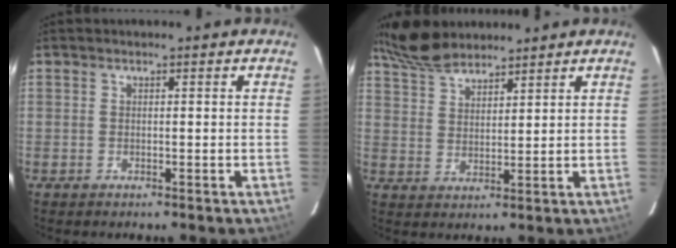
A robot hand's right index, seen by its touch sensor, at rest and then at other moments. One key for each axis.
{"total": 9.3, "fx": 8.2, "fy": 2.8, "fz": 3.5, "tx": -0.076, "ty": 0.025, "tz": 0.157}